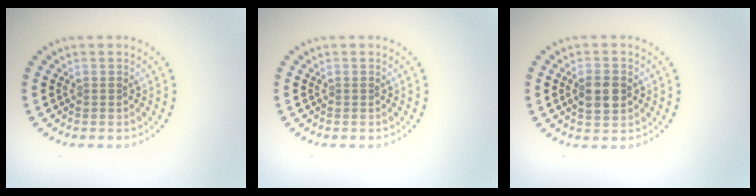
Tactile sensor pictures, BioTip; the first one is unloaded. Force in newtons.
{"total": 0.0}
{"total": 3.0, "press": 3.0, "slide": 0.2}